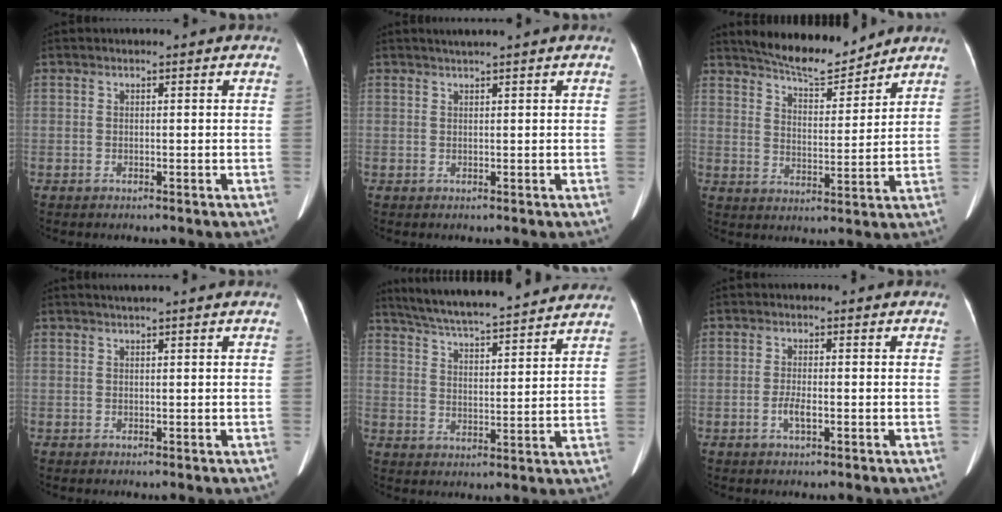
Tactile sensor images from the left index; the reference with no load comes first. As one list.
[{"total": 1.6, "force": [1.3, -0.4, 0.8], "torque": [-0.013, 0.007, 0.028]}, {"total": 9.3, "force": [8.8, 1.2, 2.8], "torque": [-0.050, -0.002, 0.147]}, {"total": 1.1, "force": [0.8, -0.3, 0.6], "torque": [-0.015, 0.005, 0.020]}, {"total": 20.2, "force": [18.3, 1.7, 8.5], "torque": [-0.138, 0.022, 0.263]}, {"total": 2.2, "force": [-0.9, 0.5, 1.9], "torque": [-0.043, -0.001, -0.016]}]